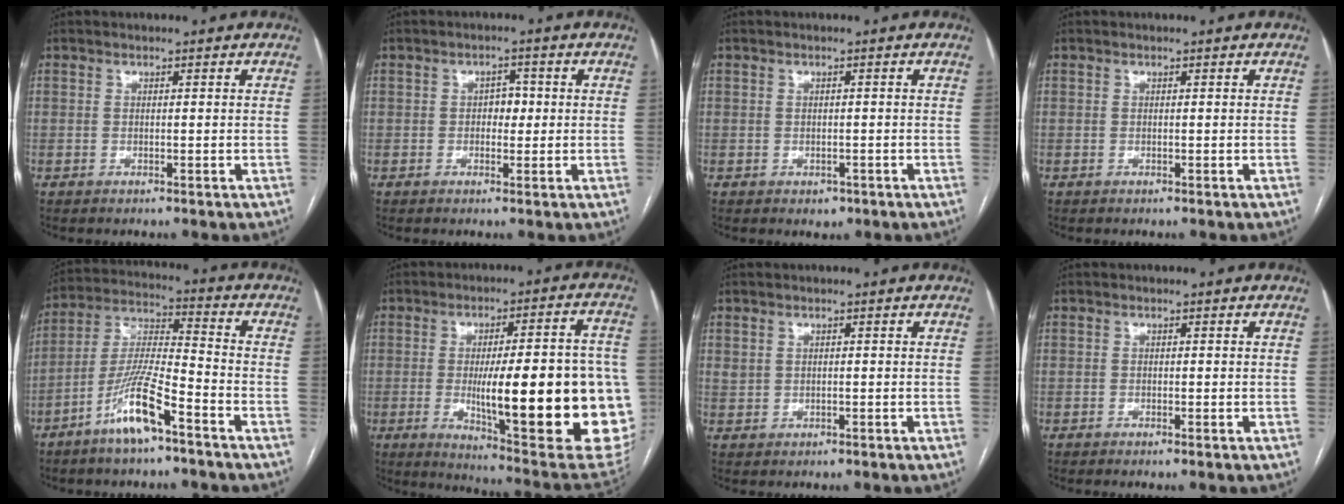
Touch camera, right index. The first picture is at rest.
{"total": 2.7, "force": [0.0, 1.8, 2.0], "torque": [-0.022, 0.008, 0.001]}
{"total": 1.7, "force": [-0.7, 1.4, 0.7], "torque": [-0.004, 0.002, -0.001]}
{"total": 0.0}
{"total": 10.9, "force": [-6.5, 1.3, 8.6], "torque": [-0.176, -0.006, -0.126]}
{"total": 27.3, "force": [-3.8, 4.7, 26.7], "torque": [-0.281, -0.003, -0.041]}
{"total": 1.1, "force": [0.6, 0.9, 0.3], "torque": [-0.003, 0.006, 0.014]}
{"total": 0.5, "force": [-0.2, 0.0, 0.4], "torque": [-0.007, 0.001, -0.004]}